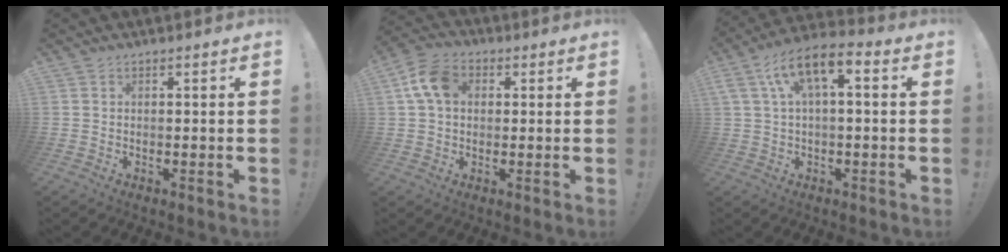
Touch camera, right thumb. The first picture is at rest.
{"total": 9.9, "force": [2.4, 7.2, 6.3], "torque": [-0.114, 0.015, 0.050]}
{"total": 9.8, "force": [3.1, 4.3, 8.2], "torque": [-0.155, -0.004, 0.058]}